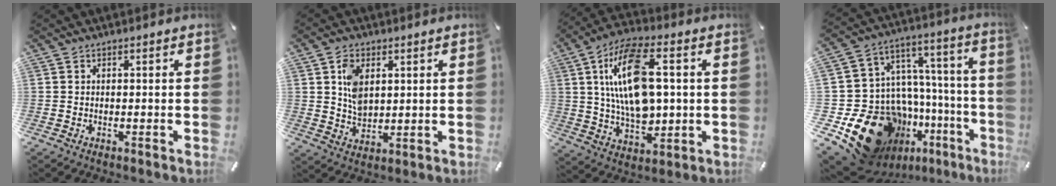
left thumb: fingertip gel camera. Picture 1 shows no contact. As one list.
[{"total": 7.4, "force": [2.3, 5.2, 4.8], "torque": [-0.087, -0.002, 0.040]}, {"total": 17.8, "force": [2.8, 9.9, 14.6], "torque": [-0.302, 0.005, 0.044]}, {"total": 24.6, "force": [-14.0, 15.1, 13.5], "torque": [-0.210, 0.025, -0.194]}]